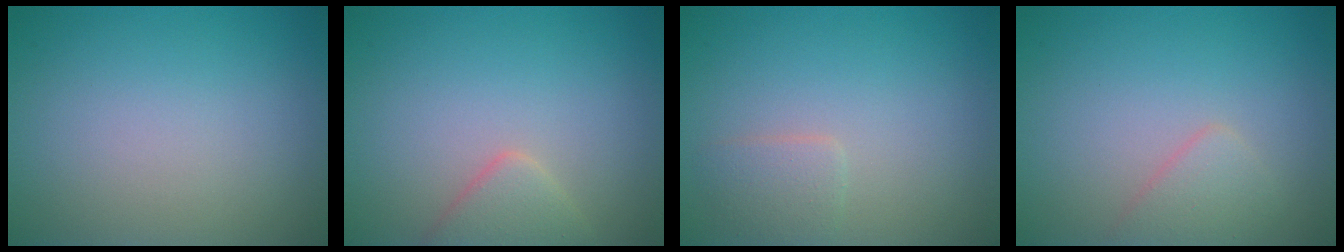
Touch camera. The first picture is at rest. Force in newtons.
{"total": 2.3, "press": 2.3, "slide": 0.2}
{"total": 1.6, "press": 1.5, "slide": 0.2}
{"total": 1.8, "press": 1.8, "slide": 0.1}